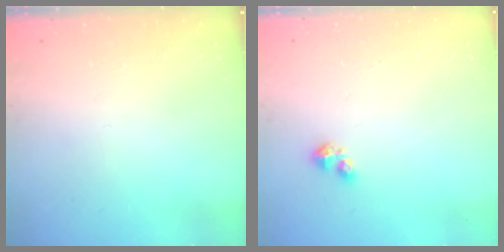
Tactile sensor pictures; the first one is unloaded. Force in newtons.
{"total": 2.9, "press": 2.9, "slide": 0.5}